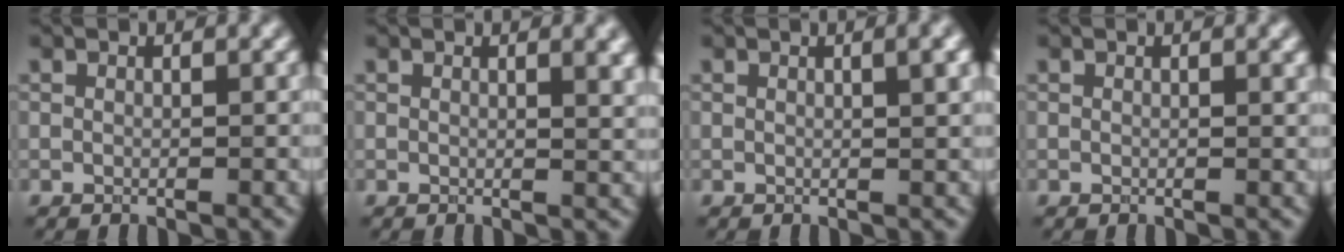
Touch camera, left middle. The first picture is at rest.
{"total": 2.9, "force": [1.3, 1.1, 2.4], "torque": [-0.015, 0.002, 0.016]}
{"total": 2.7, "force": [0.9, 0.8, 2.4], "torque": [-0.022, 0.007, 0.009]}
{"total": 0.6, "force": [0.3, 0.1, 0.4], "torque": [-0.003, 0.001, 0.004]}